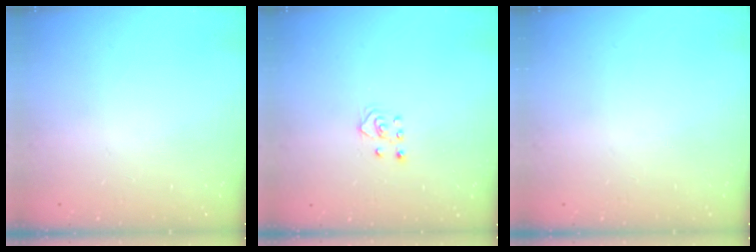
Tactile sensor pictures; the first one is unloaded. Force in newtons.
{"total": 3.6, "press": 3.6, "slide": 0.6}
{"total": 0.0}